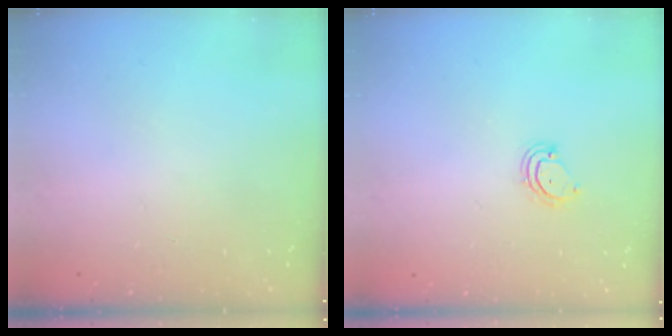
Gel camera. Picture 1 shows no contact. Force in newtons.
{"total": 4.2, "press": 4.1, "slide": 0.5}